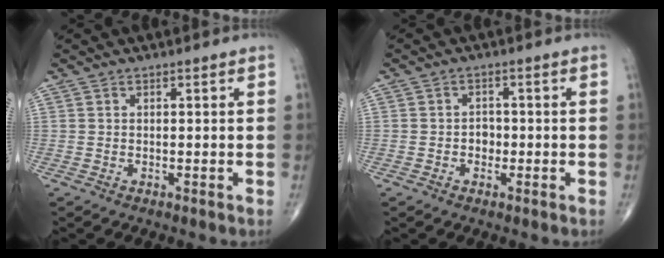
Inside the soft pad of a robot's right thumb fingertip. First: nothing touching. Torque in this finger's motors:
{"motor_torque": [-0.10, -0.01, 0.58, -0.06, 0.00]}